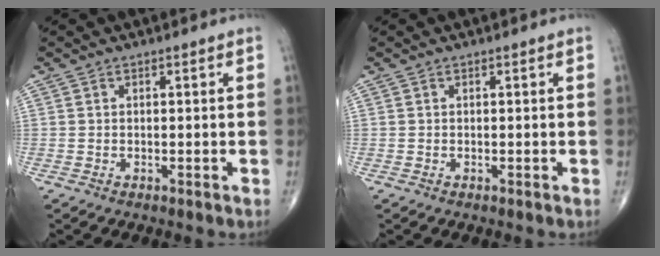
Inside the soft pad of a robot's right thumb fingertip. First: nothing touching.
{"total": 0.0}